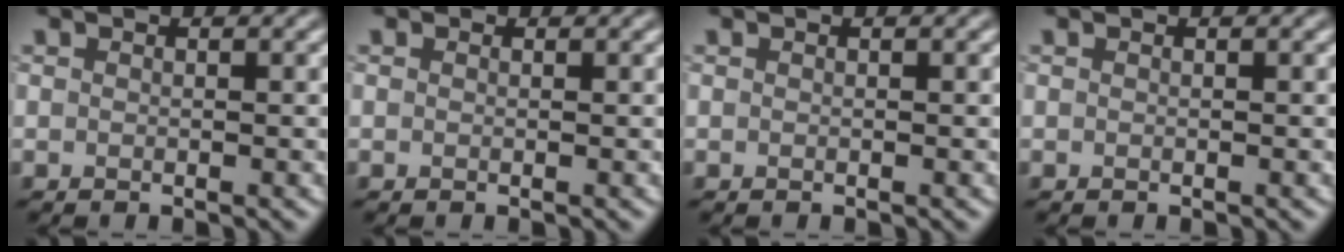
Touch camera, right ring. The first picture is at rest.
{"total": 0.0}
{"total": 0.0}
{"total": 0.0}